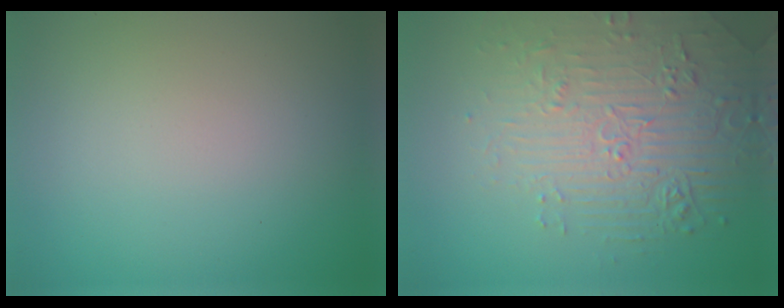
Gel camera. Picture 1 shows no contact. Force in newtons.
{"total": 4.5, "press": 4.2, "slide": 1.6}